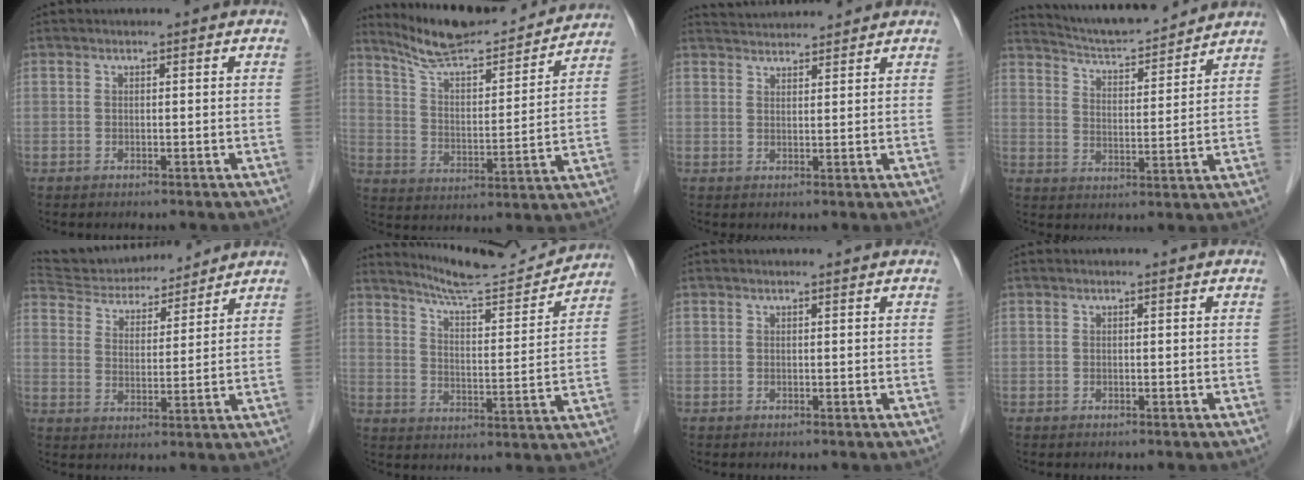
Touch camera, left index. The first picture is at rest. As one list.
[{"total": 18.2, "force": [17.0, 2.3, 6.1], "torque": [-0.100, -0.006, 0.258]}, {"total": 6.1, "force": [6.0, 0.4, 1.0], "torque": [-0.023, 0.034, 0.091]}, {"total": 12.8, "force": [12.2, 0.9, 3.8], "torque": [-0.068, 0.010, 0.191]}, {"total": 14.8, "force": [14.0, 3.2, 3.7], "torque": [-0.064, 0.023, 0.232]}, {"total": 14.2, "force": [13.8, 0.0, 3.4], "torque": [-0.060, -0.015, 0.202]}, {"total": 1.4, "force": [1.3, 0.0, 0.4], "torque": [-0.008, 0.011, 0.019]}, {"total": 0.5, "force": [0.5, 0.0, 0.2], "torque": [-0.005, 0.006, 0.007]}]